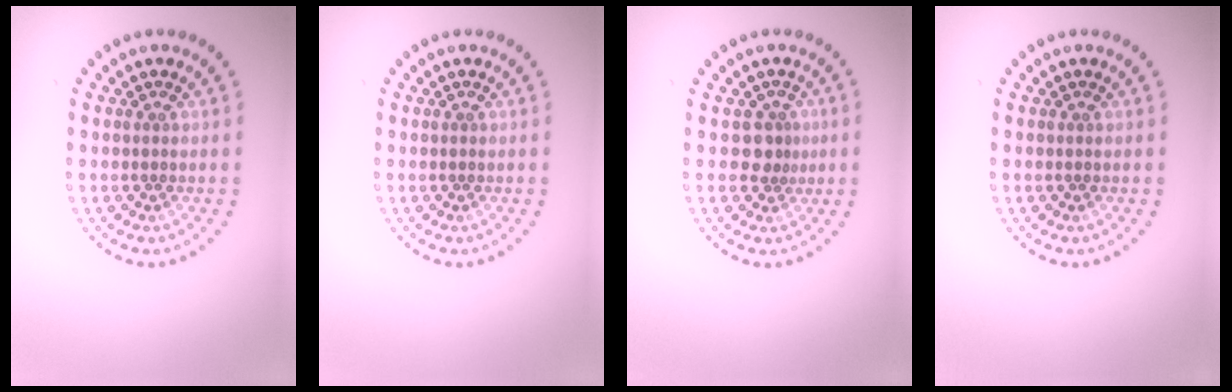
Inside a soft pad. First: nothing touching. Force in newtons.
{"total": 0.0}
{"total": 2.0, "press": 1.6, "slide": 1.2}
{"total": 0.0}